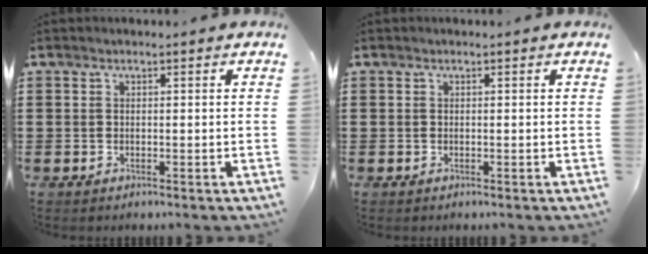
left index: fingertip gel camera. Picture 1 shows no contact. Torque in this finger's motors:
{"motor_torque": [0.00, 0.00, 0.02, 0.00]}